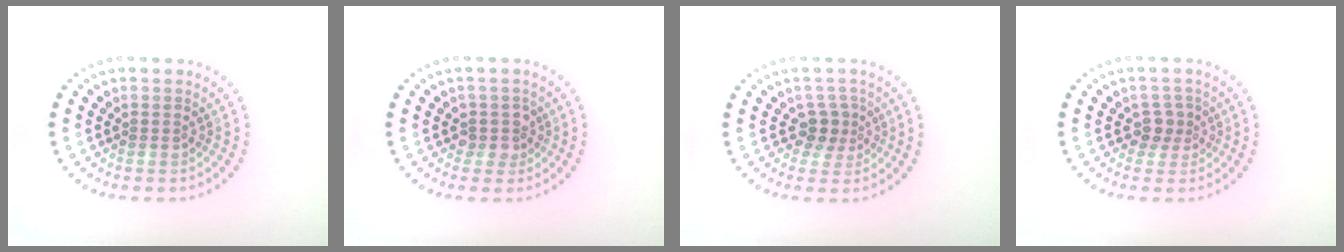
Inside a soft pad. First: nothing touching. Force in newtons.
{"total": 1.8, "press": 1.5, "slide": 1.1}
{"total": 2.0, "press": 1.5, "slide": 1.3}
{"total": 1.7, "press": 1.4, "slide": 1.0}